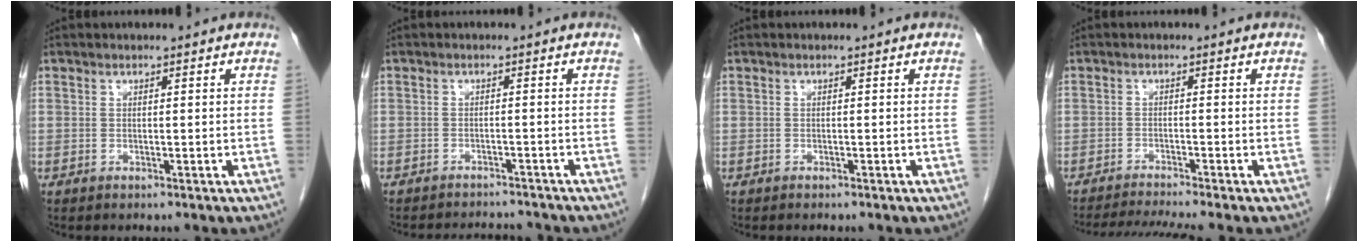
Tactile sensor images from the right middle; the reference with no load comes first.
{"total": 6.3, "force": [-6.1, 1.1, 1.0], "torque": [-0.014, 0.000, -0.078]}
{"total": 0.0}
{"total": 6.8, "force": [-6.0, -1.6, 2.9], "torque": [-0.042, -0.017, -0.098]}